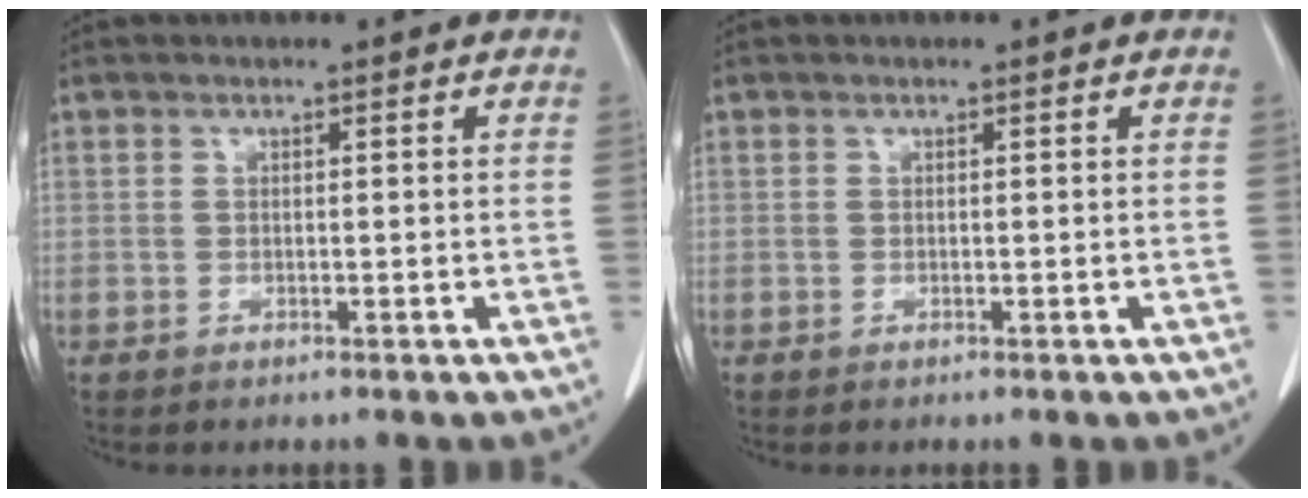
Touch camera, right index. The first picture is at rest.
{"total": 0.0}